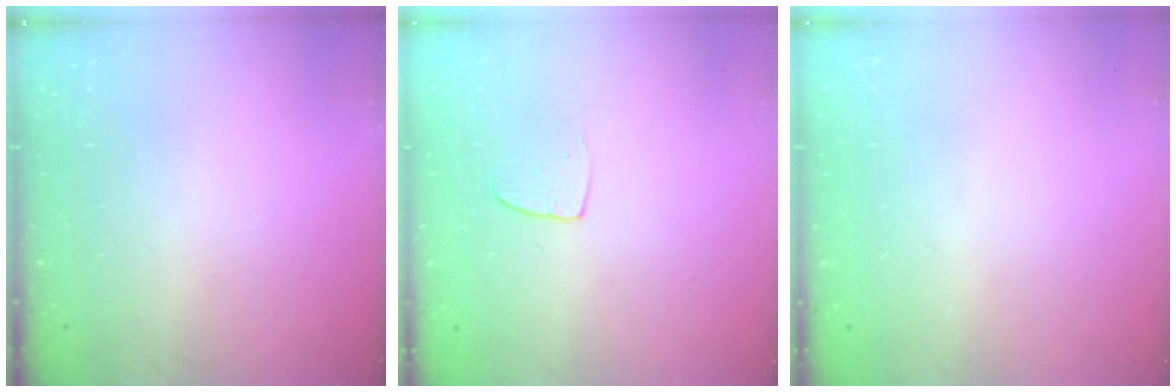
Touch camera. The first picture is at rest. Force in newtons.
{"total": 5.5, "press": 5.5, "slide": 0.4}
{"total": 0.0}